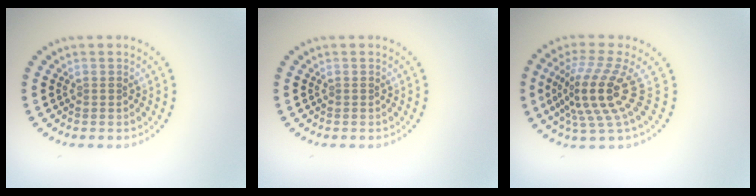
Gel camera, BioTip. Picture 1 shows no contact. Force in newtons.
{"total": 0.0}
{"total": 5.2, "press": 3.7, "slide": 3.7}